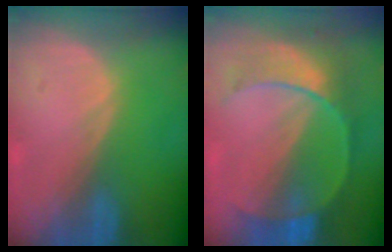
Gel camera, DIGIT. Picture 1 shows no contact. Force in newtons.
{"total": 7.9, "press": 7.8, "slide": 1.3}